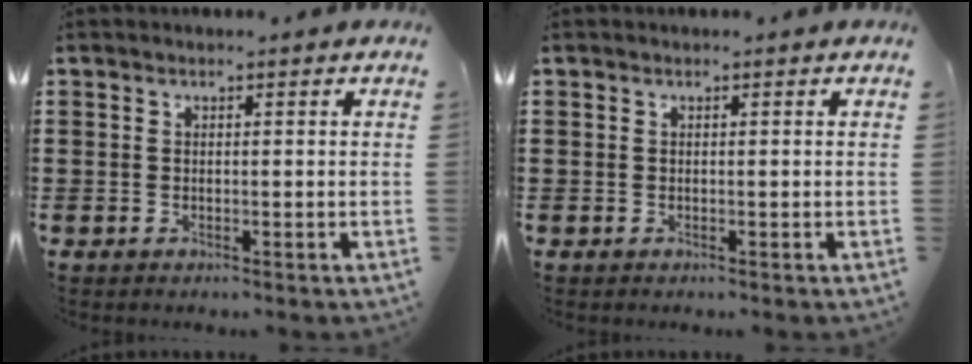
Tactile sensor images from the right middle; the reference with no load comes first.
{"total": 0.0}